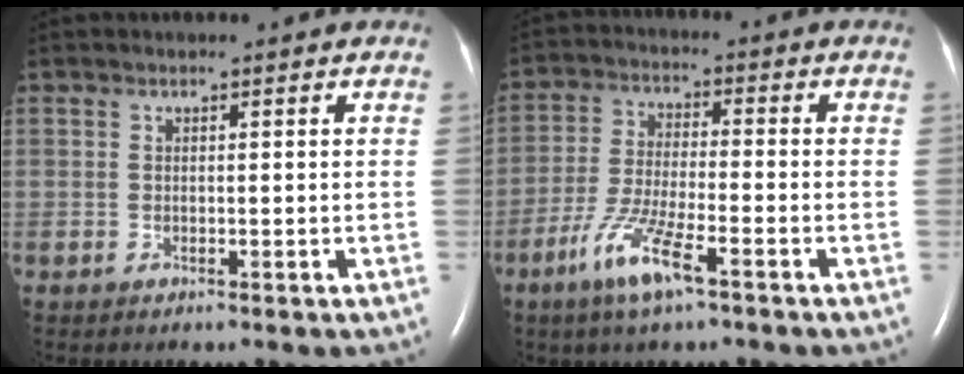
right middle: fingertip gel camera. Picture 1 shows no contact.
{"total": 8.5, "force": [-4.9, 1.0, 6.9], "torque": [-0.142, -0.013, -0.094]}